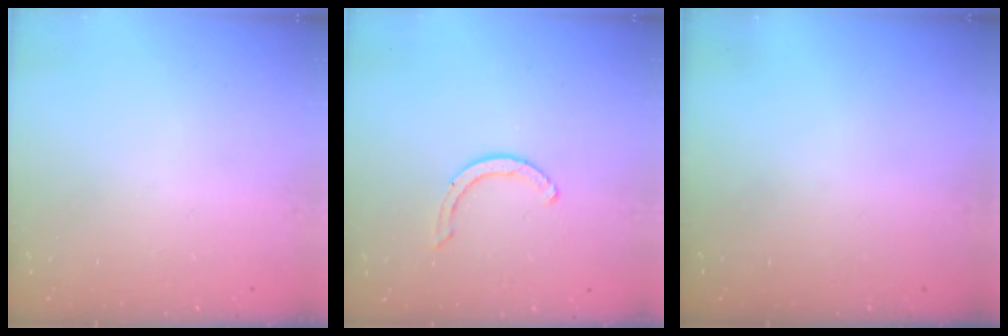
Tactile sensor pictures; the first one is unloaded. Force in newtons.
{"total": 2.9, "press": 2.9, "slide": 0.4}
{"total": 0.0}